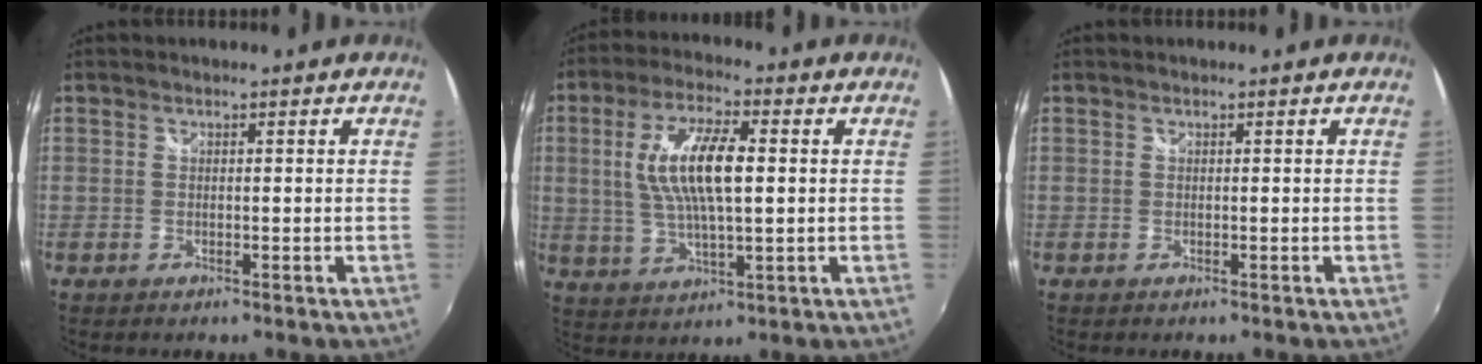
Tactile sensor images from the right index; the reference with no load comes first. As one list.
[{"total": 12.0, "force": [1.5, 3.8, 11.3], "torque": [-0.223, 0.006, 0.032]}, {"total": 0.0}]